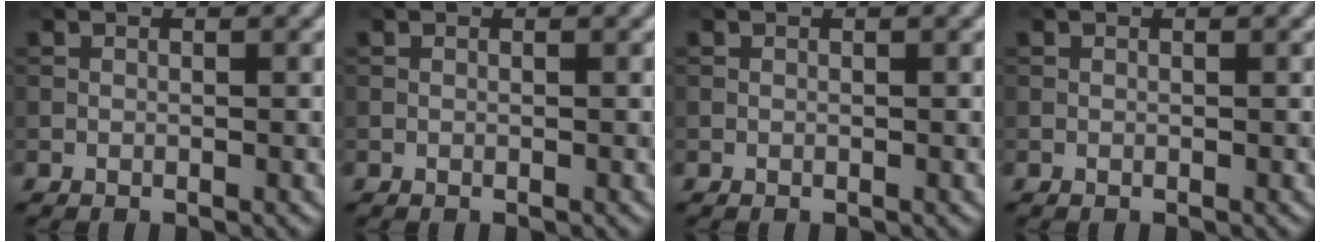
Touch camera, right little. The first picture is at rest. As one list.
[{"total": 0.0}, {"total": 0.0}, {"total": 0.0}]